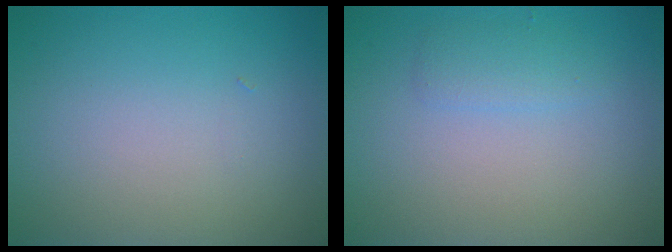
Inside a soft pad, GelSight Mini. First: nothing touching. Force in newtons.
{"total": 1.4, "press": 1.4, "slide": 0.1}